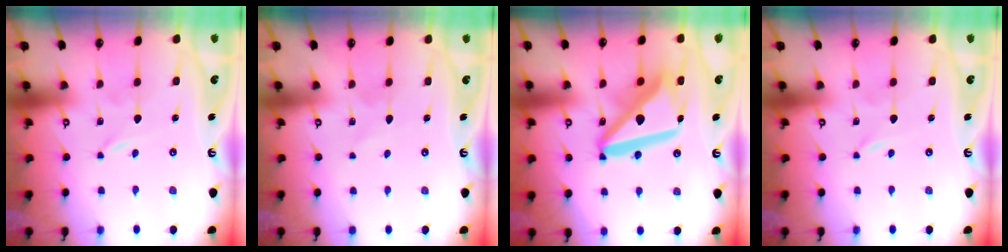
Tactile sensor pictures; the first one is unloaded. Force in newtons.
{"total": 2.9, "press": 2.8, "slide": 0.4}
{"total": 17.5, "press": 17.4, "slide": 2.1}
{"total": 0.0}